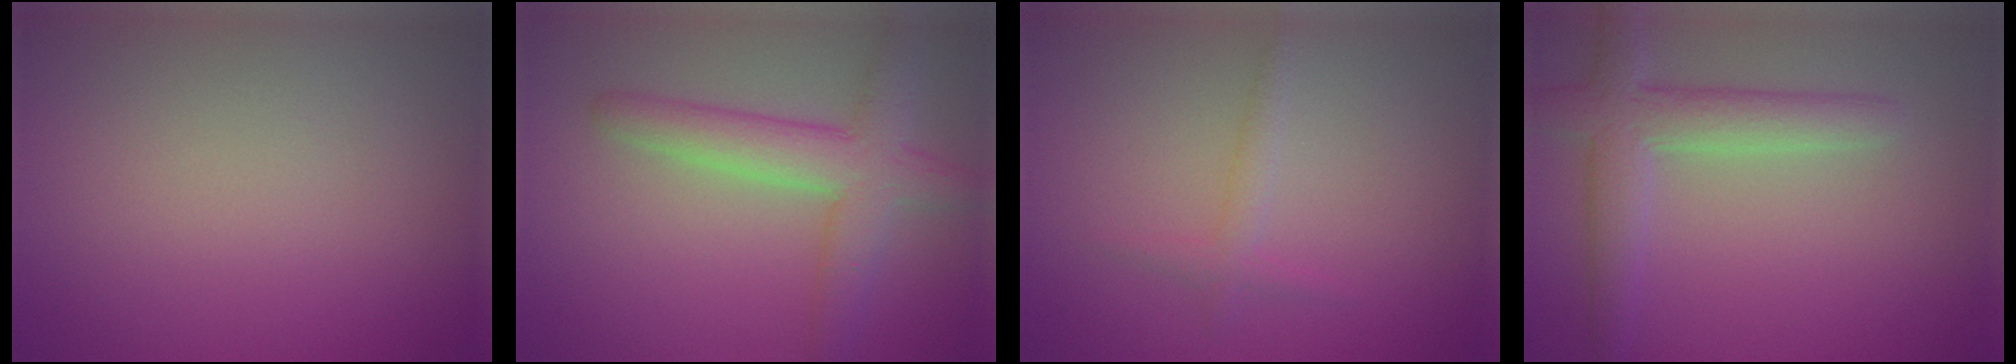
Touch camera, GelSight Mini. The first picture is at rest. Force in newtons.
{"total": 5.2, "press": 5.2, "slide": 0.2}
{"total": 1.4, "press": 1.4, "slide": 0.1}
{"total": 4.2, "press": 4.2, "slide": 0.3}